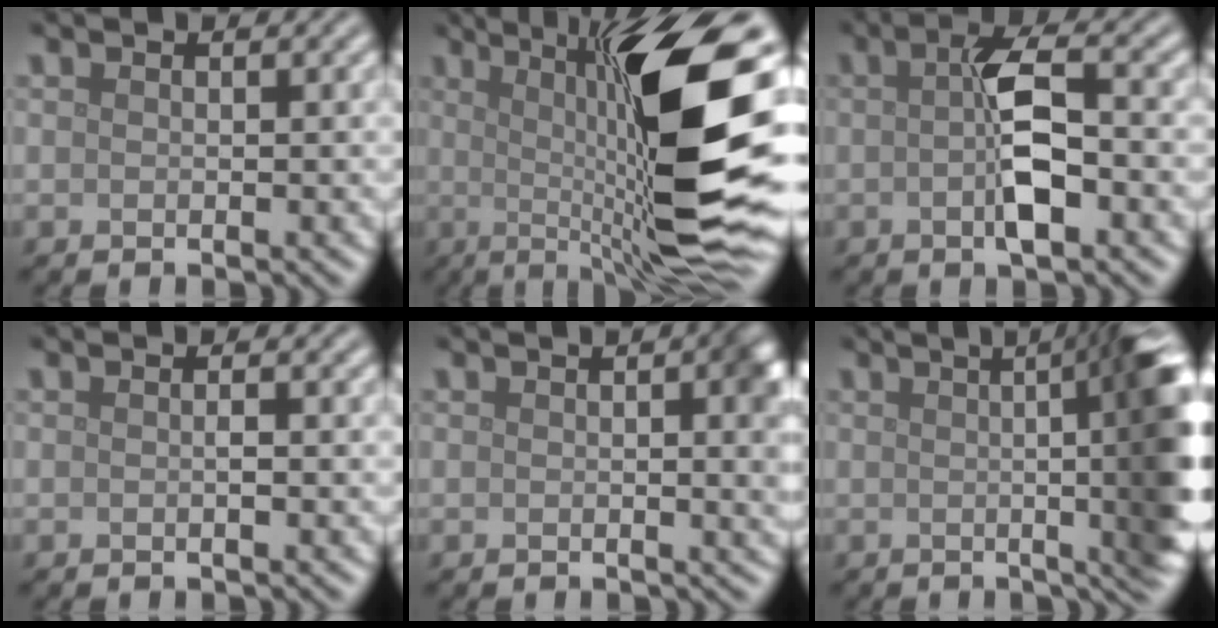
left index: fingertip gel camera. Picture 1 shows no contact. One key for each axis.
{"total": 15.7, "fx": 0.6, "fy": 3.3, "fz": 15.3, "tx": -0.201, "ty": 0.007, "tz": 0.007}
{"total": 4.7, "fx": -0.5, "fy": 1.3, "fz": 4.5, "tx": -0.085, "ty": 0.003, "tz": -0.014}
{"total": 0.5, "fx": -0.1, "fy": 0.0, "fz": 0.5, "tx": -0.010, "ty": -0.001, "tz": -0.001}
{"total": 4.6, "fx": 0.4, "fy": 1.4, "fz": 4.3, "tx": -0.046, "ty": 0.006, "tz": 0.003}
{"total": 15.6, "fx": 1.1, "fy": 5.3, "fz": 14.7, "tx": -0.113, "ty": 0.023, "tz": 0.003}